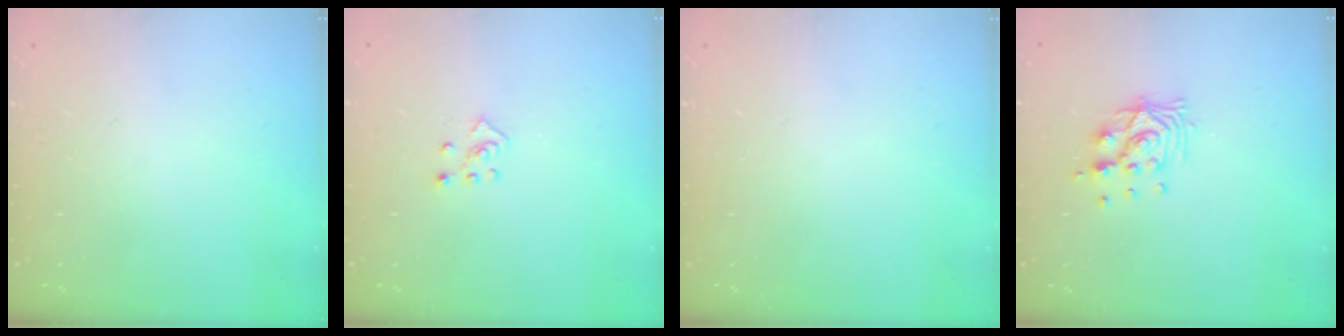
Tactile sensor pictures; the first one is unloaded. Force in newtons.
{"total": 4.7, "press": 4.6, "slide": 0.6}
{"total": 0.0}
{"total": 10.3, "press": 10.3, "slide": 0.9}